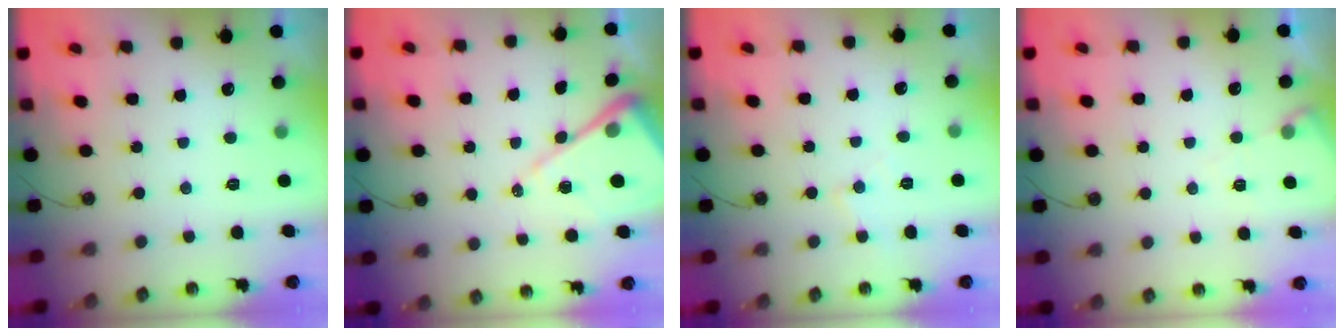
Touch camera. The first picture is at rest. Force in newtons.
{"total": 11.6, "press": 11.5, "slide": 1.5}
{"total": 5.4, "press": 5.4, "slide": 0.9}
{"total": 5.5, "press": 5.4, "slide": 0.8}